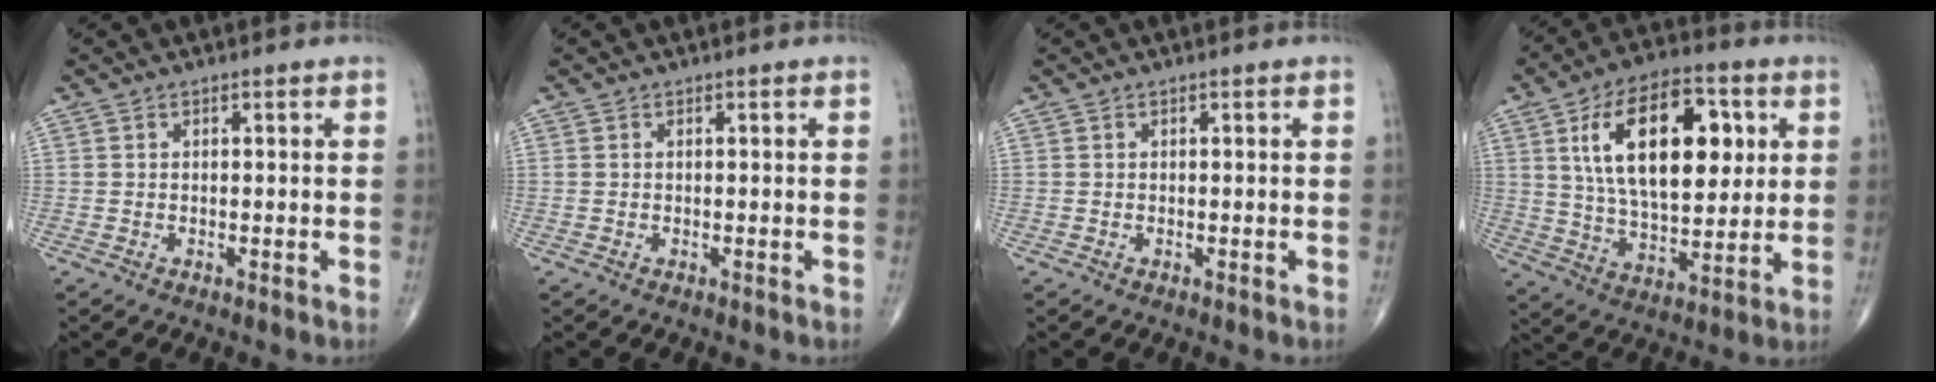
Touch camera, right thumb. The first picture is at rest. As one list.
[{"total": 0.0}, {"total": 0.0}, {"total": 21.7, "force": [6.0, 11.2, 17.5], "torque": [-0.258, -0.012, 0.100]}]